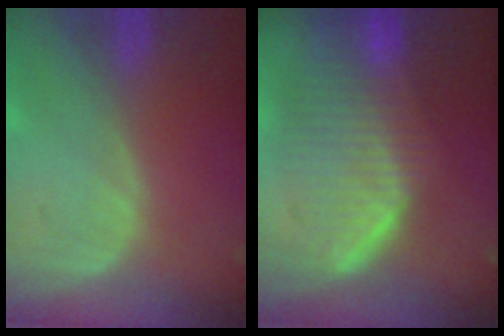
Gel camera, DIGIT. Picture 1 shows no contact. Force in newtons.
{"total": 9.9, "press": 8.9, "slide": 4.2}